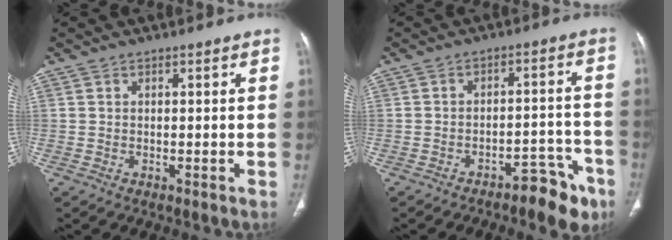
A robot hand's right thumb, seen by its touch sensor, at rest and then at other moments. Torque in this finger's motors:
{"motor_torque": [0.80, 1.22, -0.12, 0.00, 0.02]}